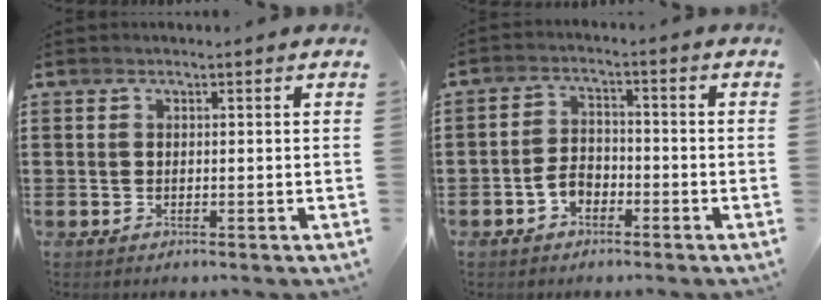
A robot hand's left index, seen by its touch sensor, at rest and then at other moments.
{"total": 3.5, "force": [-1.9, 2.1, 2.0], "torque": [-0.046, 0.003, -0.041]}